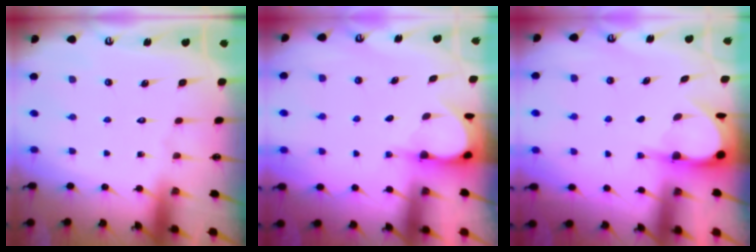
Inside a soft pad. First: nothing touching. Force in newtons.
{"total": 4.0, "press": 4.0, "slide": 0.3}
{"total": 6.0, "press": 6.0, "slide": 0.3}